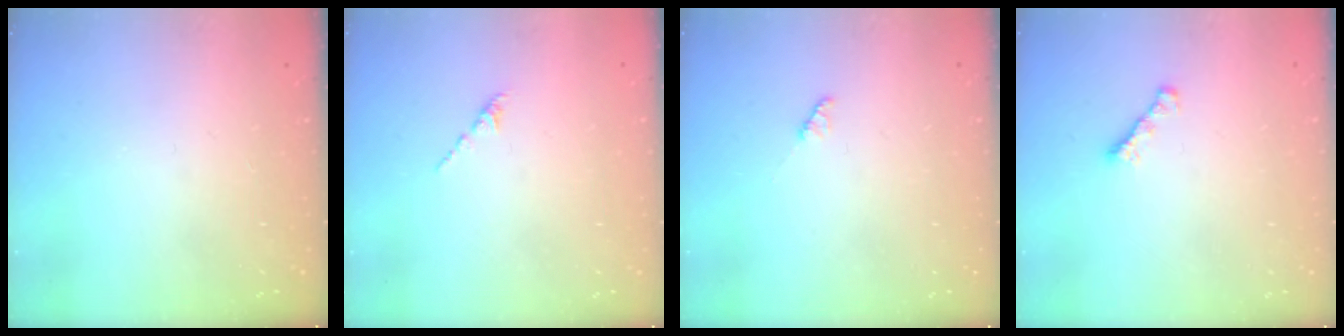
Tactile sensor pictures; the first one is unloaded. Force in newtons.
{"total": 1.6, "press": 1.5, "slide": 0.6}
{"total": 2.2, "press": 2.2, "slide": 0.3}
{"total": 1.8, "press": 1.7, "slide": 0.6}